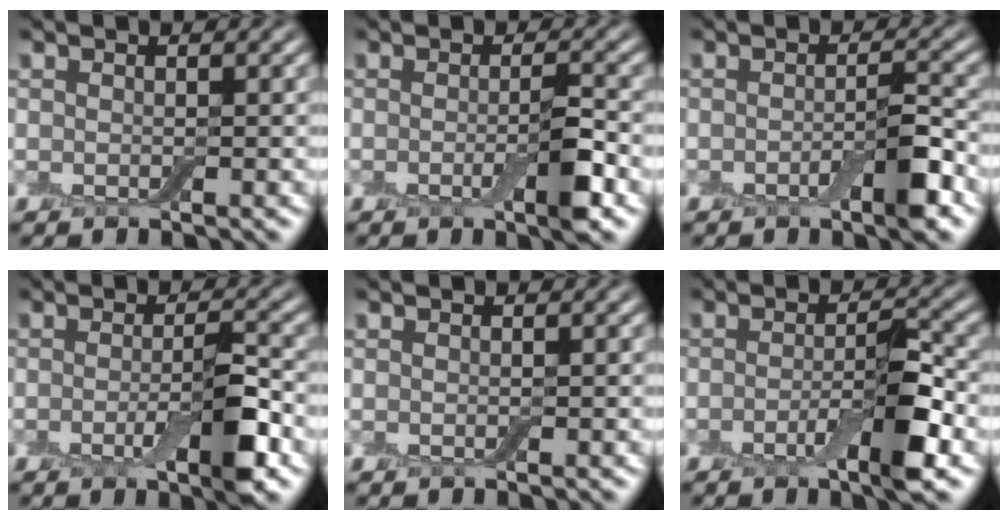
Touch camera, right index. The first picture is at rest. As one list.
[{"total": 2.9, "force": [-0.8, 0.5, 2.8], "torque": [-0.044, -0.003, -0.015]}, {"total": 3.3, "force": [-1.4, 0.8, 2.9], "torque": [-0.045, 0.001, -0.025]}, {"total": 4.4, "force": [-1.3, 1.0, 4.1], "torque": [-0.069, -0.005, -0.023]}, {"total": 0.0}, {"total": 4.6, "force": [-1.6, 0.9, 4.2], "torque": [-0.070, 0.001, -0.033]}]